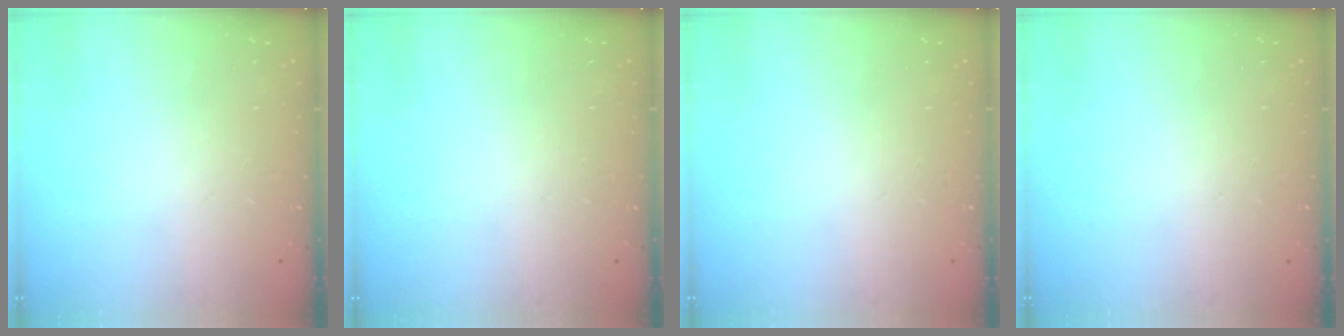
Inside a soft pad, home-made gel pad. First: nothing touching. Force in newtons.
{"total": 0.0}
{"total": 0.0}
{"total": 0.0}